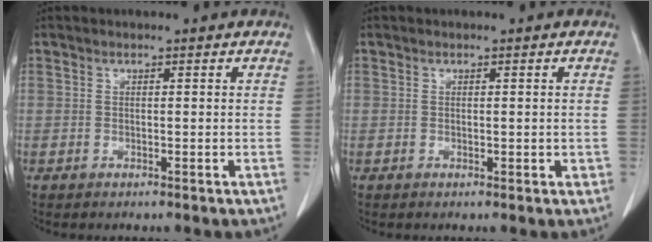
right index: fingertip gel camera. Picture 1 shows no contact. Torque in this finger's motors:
{"motor_torque": [0.00, 0.09, -0.04, 0.01]}